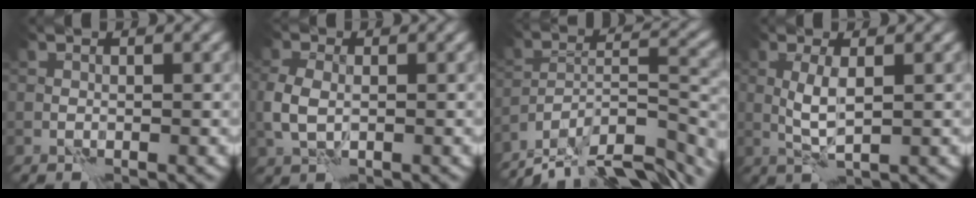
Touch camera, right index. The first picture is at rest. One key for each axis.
{"total": 2.9, "fx": 0.0, "fy": 1.9, "fz": 2.1, "tx": -0.057, "ty": -0.002, "tz": -0.004}
{"total": 13.5, "fx": -11.6, "fy": 3.9, "fz": 5.8, "tx": -0.095, "ty": 0.012, "tz": -0.169}
{"total": 2.4, "fx": 0.6, "fy": 0.4, "fz": 2.3, "tx": -0.055, "ty": 0.002, "tz": 0.012}